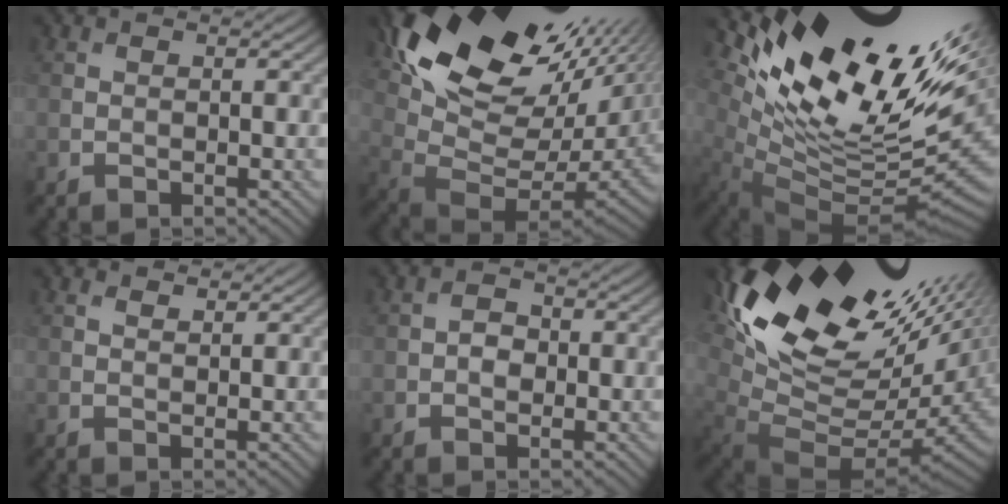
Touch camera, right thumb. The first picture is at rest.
{"total": 18.6, "force": [8.6, 9.1, 13.8], "torque": [-0.227, -0.008, 0.192]}
{"total": 15.7, "force": [6.3, 6.4, 12.9], "torque": [-0.196, -0.008, 0.145]}
{"total": 1.7, "force": [1.6, 0.5, 0.4], "torque": [-0.012, 0.002, 0.038]}
{"total": 2.0, "force": [-0.5, 1.7, 1.0], "torque": [-0.013, -0.001, -0.009]}
{"total": 18.2, "force": [8.4, 8.7, 13.6], "torque": [-0.241, -0.003, 0.183]}